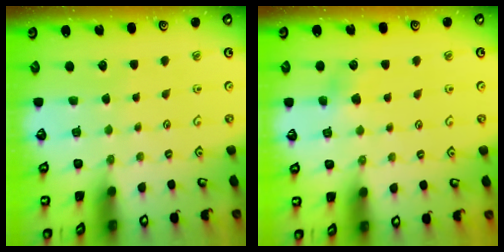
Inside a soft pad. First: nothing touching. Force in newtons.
{"total": 4.4, "press": 4.3, "slide": 0.5}